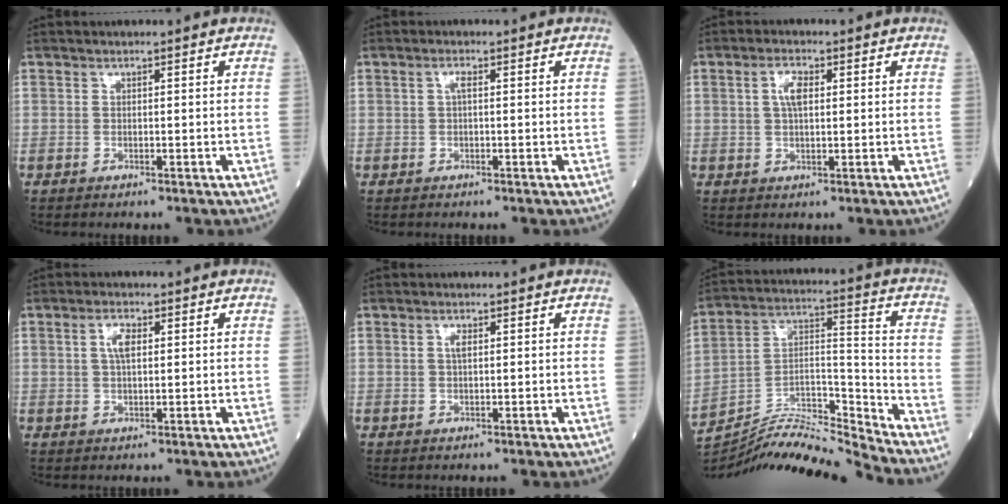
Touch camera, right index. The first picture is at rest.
{"total": 1.3, "force": [0.2, 0.3, 1.3], "torque": [-0.026, 0.003, 0.003]}
{"total": 3.6, "force": [0.9, 1.3, 3.2], "torque": [-0.067, 0.008, 0.018]}
{"total": 3.2, "force": [1.0, 1.1, 2.9], "torque": [-0.060, 0.006, 0.019]}
{"total": 1.3, "force": [0.4, 0.3, 1.2], "torque": [-0.025, 0.001, 0.007]}
{"total": 16.5, "force": [-16.1, -1.5, 3.4], "torque": [-0.065, 0.043, -0.285]}